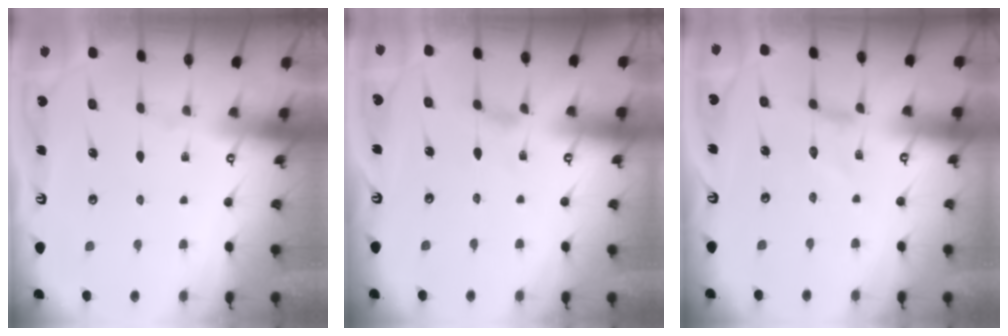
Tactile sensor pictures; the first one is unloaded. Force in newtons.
{"total": 0.0}
{"total": 0.0}